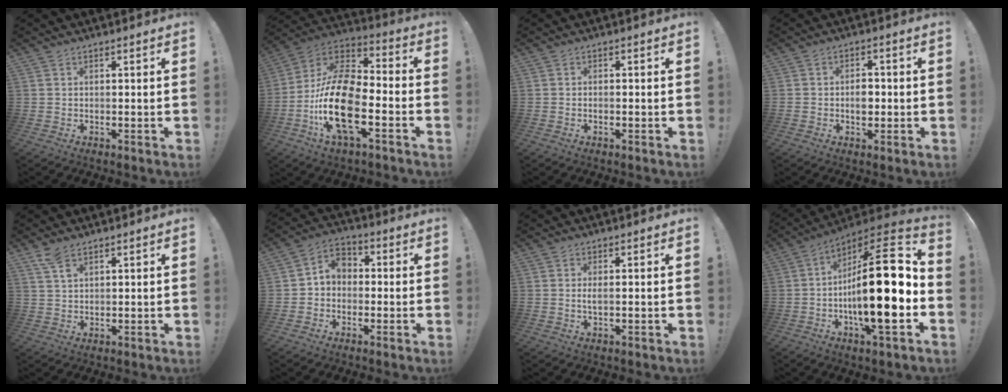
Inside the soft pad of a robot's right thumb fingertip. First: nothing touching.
{"total": 22.5, "force": [-6.8, 10.6, 18.6], "torque": [-0.377, 0.032, -0.112]}
{"total": 0.9, "force": [-0.6, 0.2, 0.6], "torque": [-0.011, 0.000, -0.011]}
{"total": 4.2, "force": [-0.7, 2.9, 3.0], "torque": [-0.034, 0.003, -0.019]}
{"total": 4.1, "force": [2.8, 1.5, 2.5], "torque": [-0.054, -0.010, 0.052]}
{"total": 6.1, "force": [-1.0, 5.4, 2.9], "torque": [-0.046, 0.022, -0.013]}
{"total": 1.9, "force": [-0.1, 0.4, 1.8], "torque": [-0.028, -0.004, -0.003]}
{"total": 26.1, "force": [-3.3, 7.6, 24.8], "torque": [-0.406, 0.009, -0.060]}